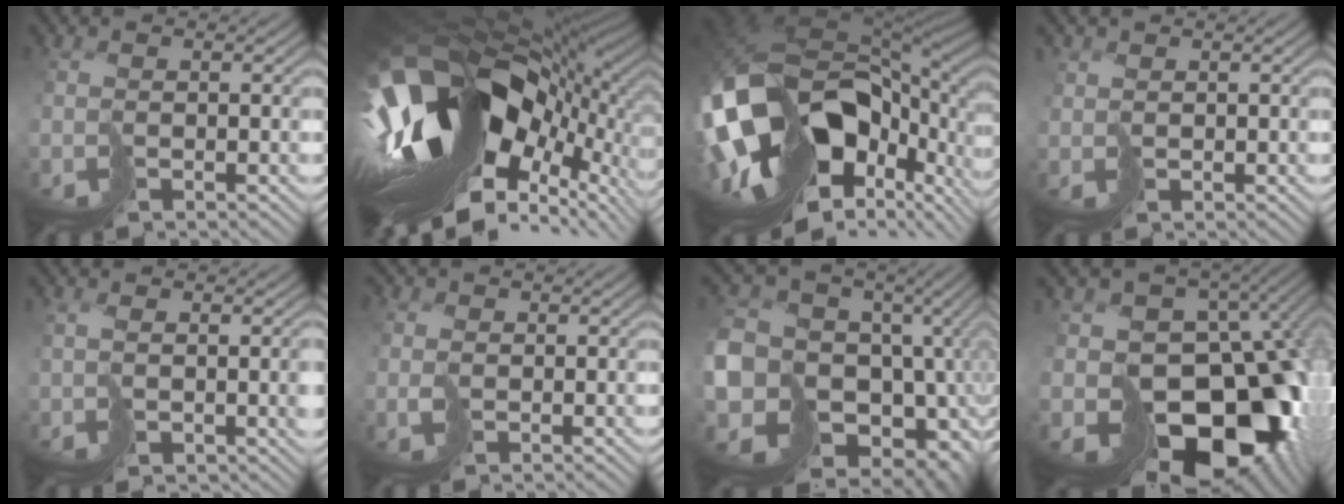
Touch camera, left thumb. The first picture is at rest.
{"total": 19.0, "force": [-3.0, 10.6, 15.5], "torque": [-0.320, -0.041, -0.011]}
{"total": 18.2, "force": [-3.2, 10.5, 14.5], "torque": [-0.323, -0.051, -0.006]}
{"total": 1.3, "force": [1.1, 0.7, -0.2], "torque": [-0.009, -0.003, 0.022]}
{"total": 3.7, "force": [0.8, 1.9, 3.2], "torque": [-0.060, -0.010, 0.030]}
{"total": 2.3, "force": [0.4, 2.0, 0.9], "torque": [-0.034, 0.003, 0.007]}
{"total": 16.4, "force": [-3.1, 12.4, 10.2], "torque": [-0.230, -0.017, 0.005]}
{"total": 18.5, "force": [-4.7, 13.3, 11.9], "torque": [-0.165, -0.014, -0.037]}